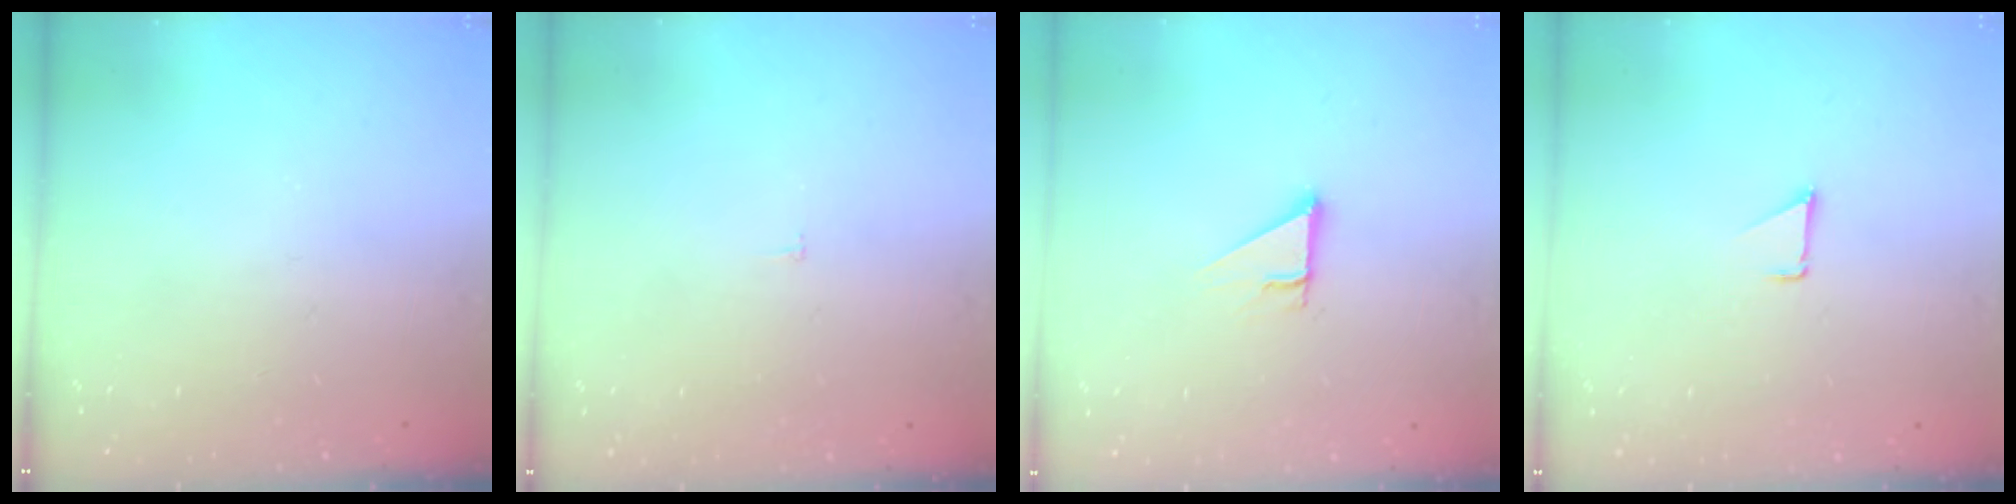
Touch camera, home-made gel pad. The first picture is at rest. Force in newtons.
{"total": 2.3, "press": 2.3, "slide": 0.2}
{"total": 2.5, "press": 2.5, "slide": 0.1}
{"total": 0.9, "press": 0.9, "slide": 0.1}